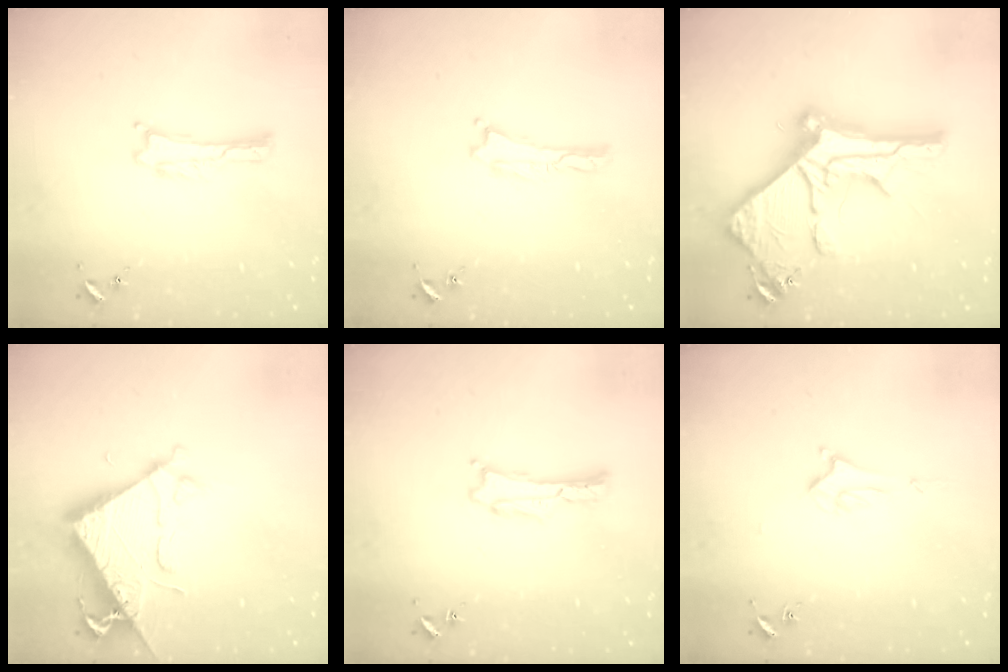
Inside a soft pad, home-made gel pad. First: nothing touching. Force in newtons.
{"total": 0.0}
{"total": 16.5, "press": 16.4, "slide": 1.9}
{"total": 7.8, "press": 7.8, "slide": 0.7}
{"total": 1.5, "press": 1.4, "slide": 0.2}
{"total": 2.1, "press": 2.1, "slide": 0.3}